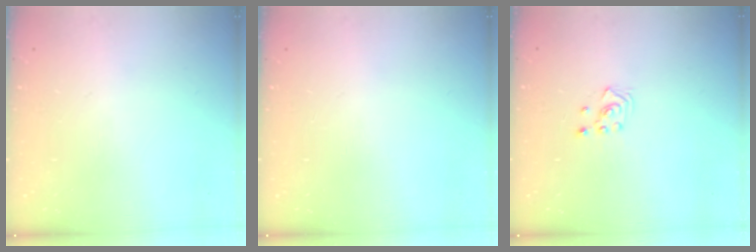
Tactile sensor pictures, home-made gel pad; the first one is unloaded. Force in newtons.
{"total": 0.0}
{"total": 2.5, "press": 2.3, "slide": 1.0}